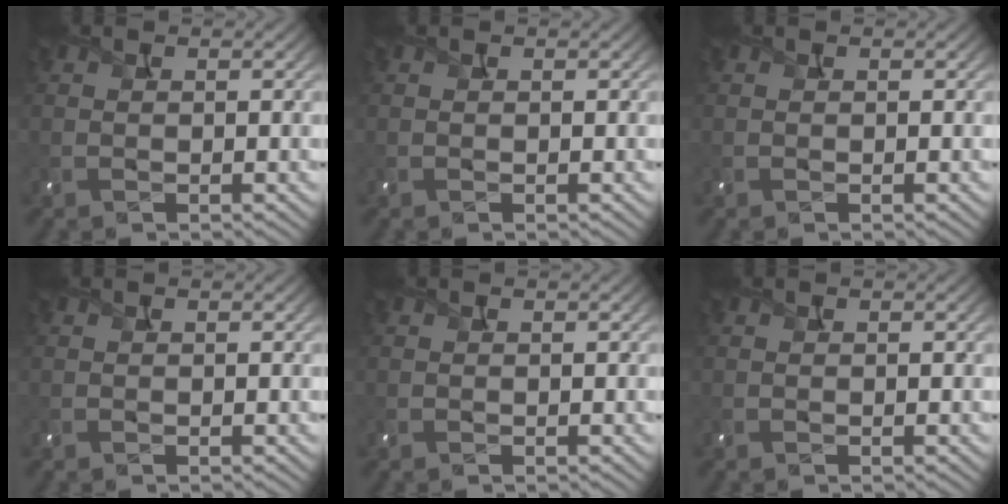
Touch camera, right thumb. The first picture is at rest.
{"total": 0.0}
{"total": 0.0}
{"total": 0.0}
{"total": 0.0}
{"total": 0.0}